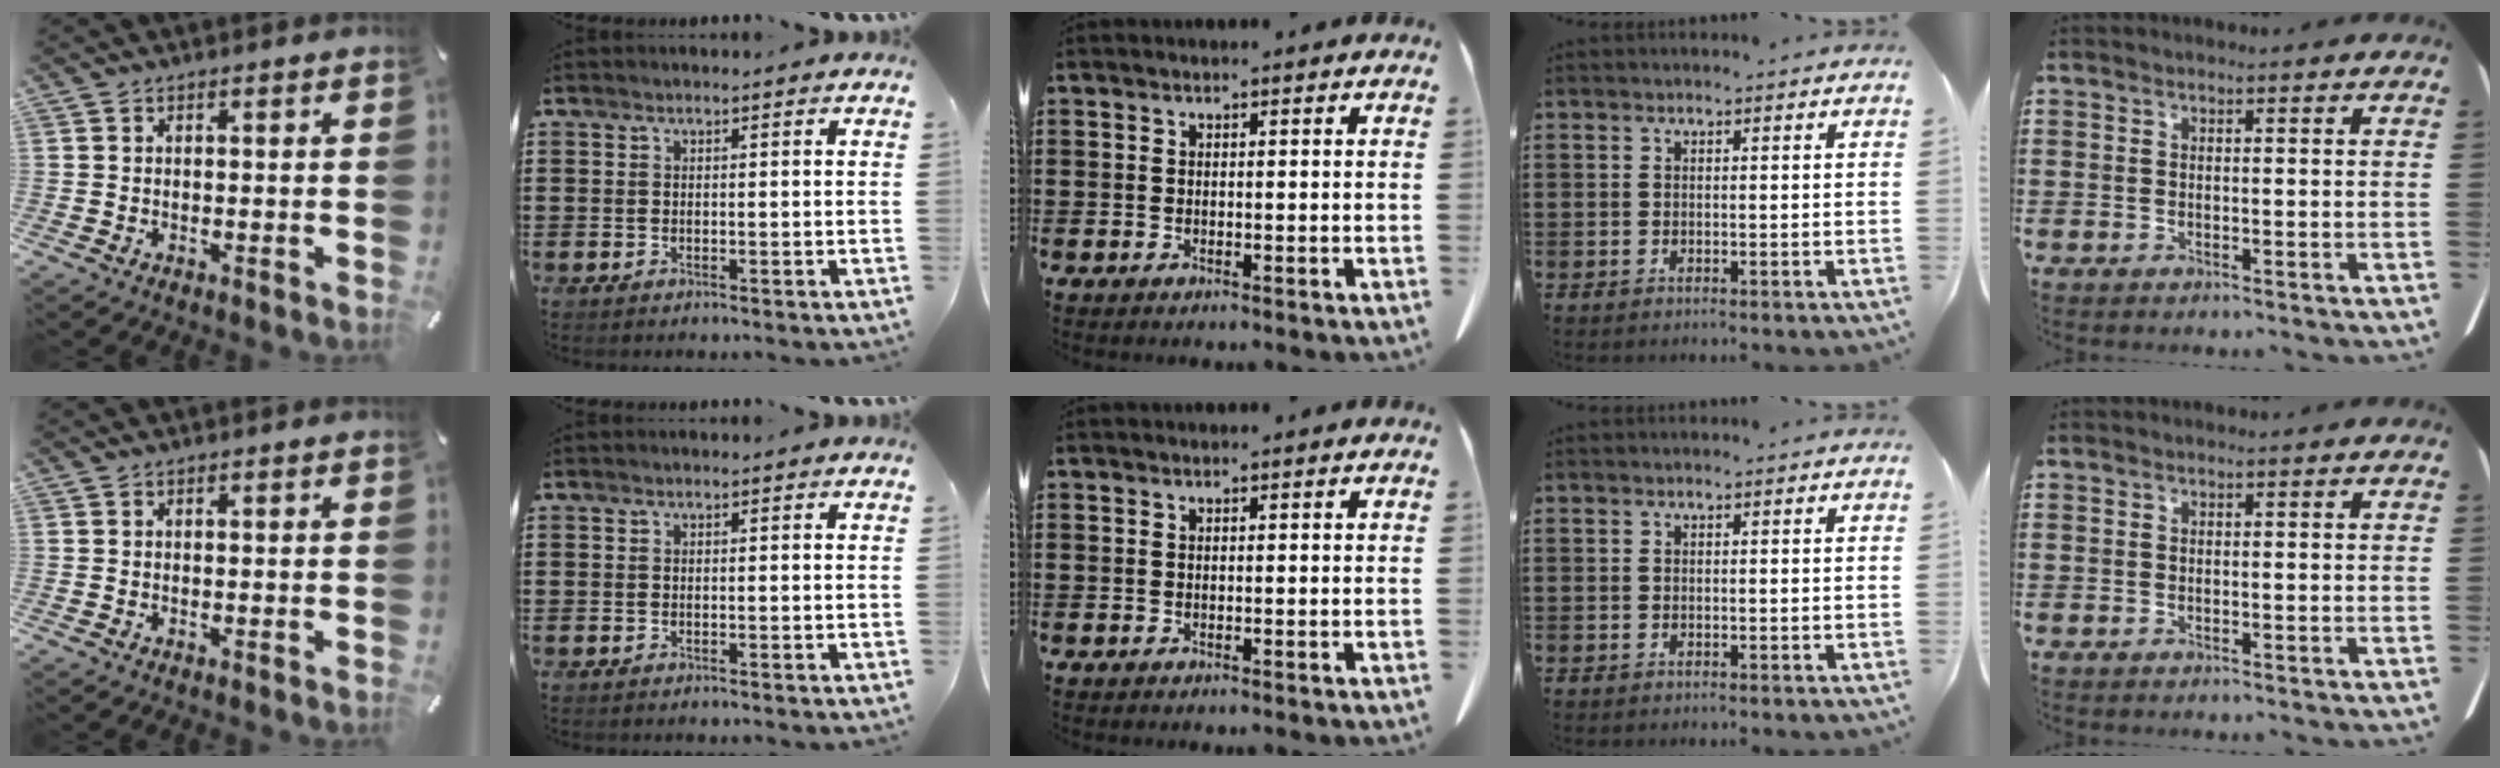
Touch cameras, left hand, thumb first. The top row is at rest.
{}